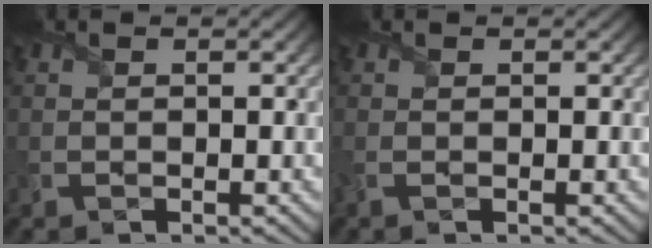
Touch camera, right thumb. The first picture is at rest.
{"total": 1.1, "force": [-0.2, 0.7, 0.8], "torque": [-0.023, 0.000, -0.006]}